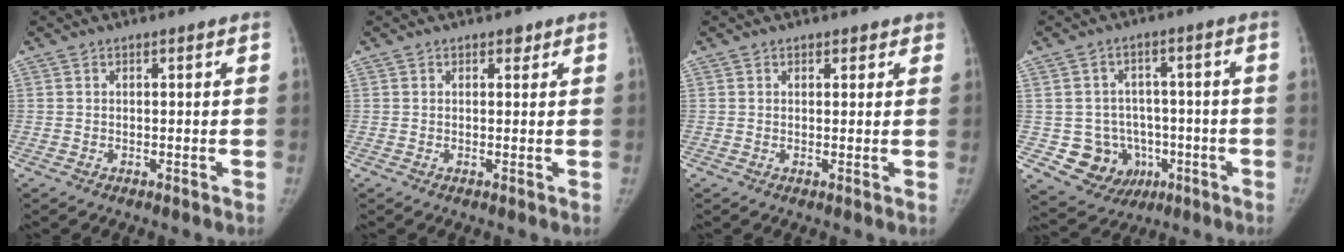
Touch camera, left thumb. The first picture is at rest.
{"total": 1.1, "force": [0.7, 0.7, 0.4], "torque": [0.003, -0.004, 0.008]}
{"total": 2.0, "force": [1.4, 1.3, 0.5], "torque": [0.018, -0.006, 0.012]}
{"total": 10.2, "force": [-2.6, 9.4, 3.0], "torque": [-0.018, 0.024, -0.023]}